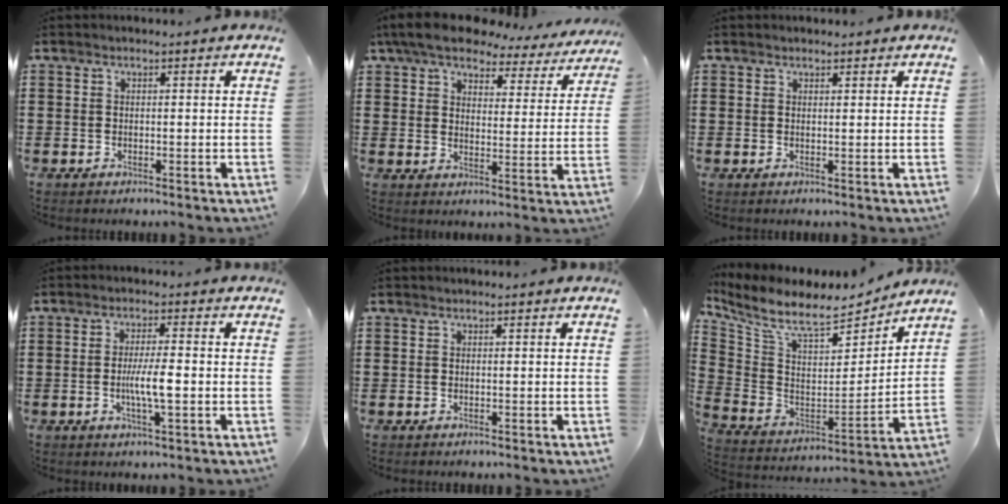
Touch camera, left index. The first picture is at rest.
{"total": 7.2, "force": [6.3, 2.0, 2.9], "torque": [-0.086, -0.025, 0.111]}
{"total": 0.8, "force": [0.7, 0.3, 0.1], "torque": [-0.004, 0.001, 0.015]}
{"total": 5.1, "force": [-0.8, 0.8, 5.0], "torque": [-0.094, -0.001, -0.018]}
{"total": 0.0}
{"total": 9.7, "force": [8.5, 2.3, 4.3], "torque": [-0.123, -0.057, 0.147]}